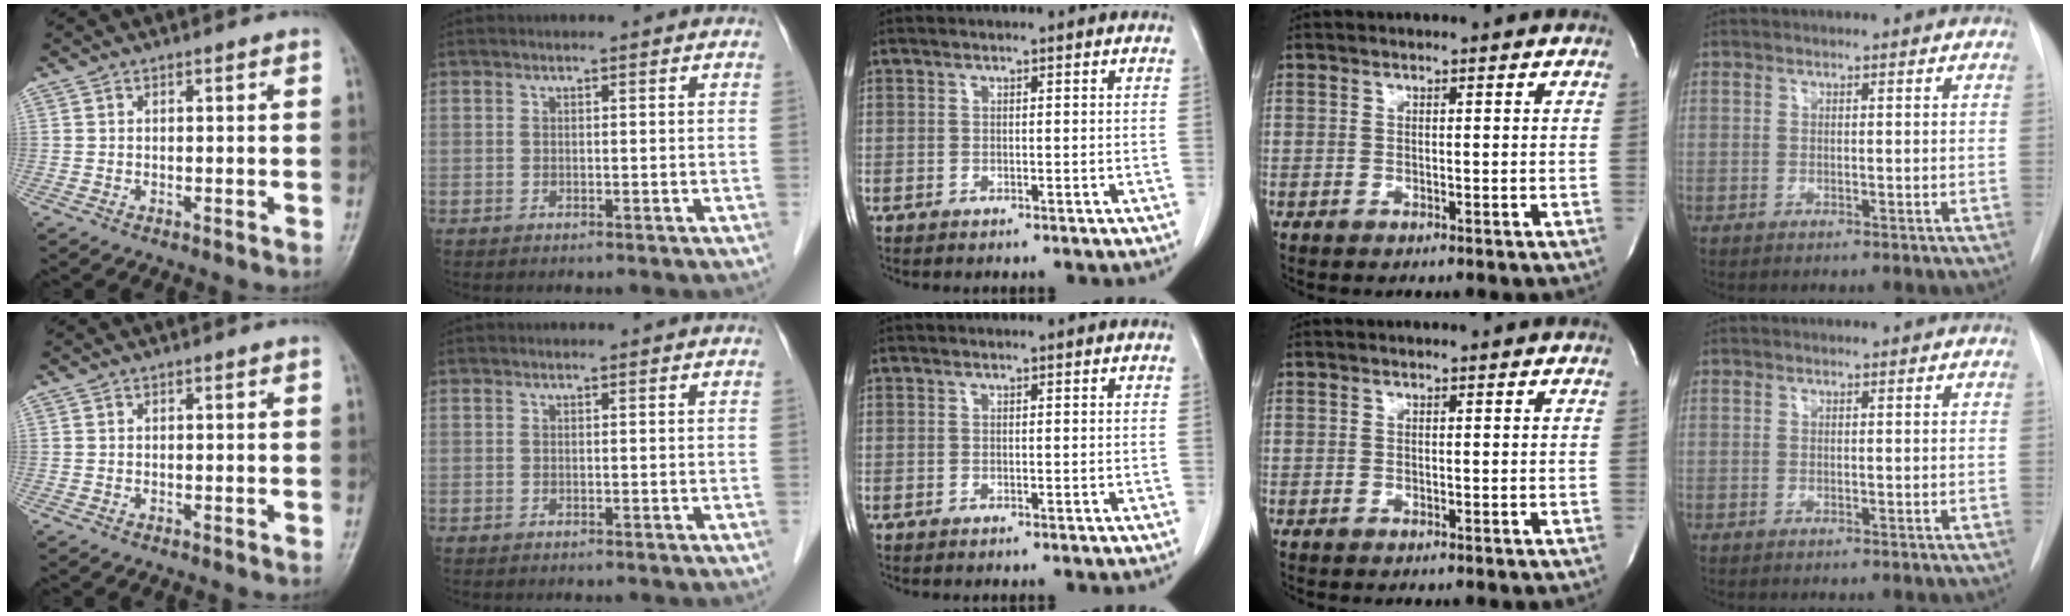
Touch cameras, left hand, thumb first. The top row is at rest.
{}